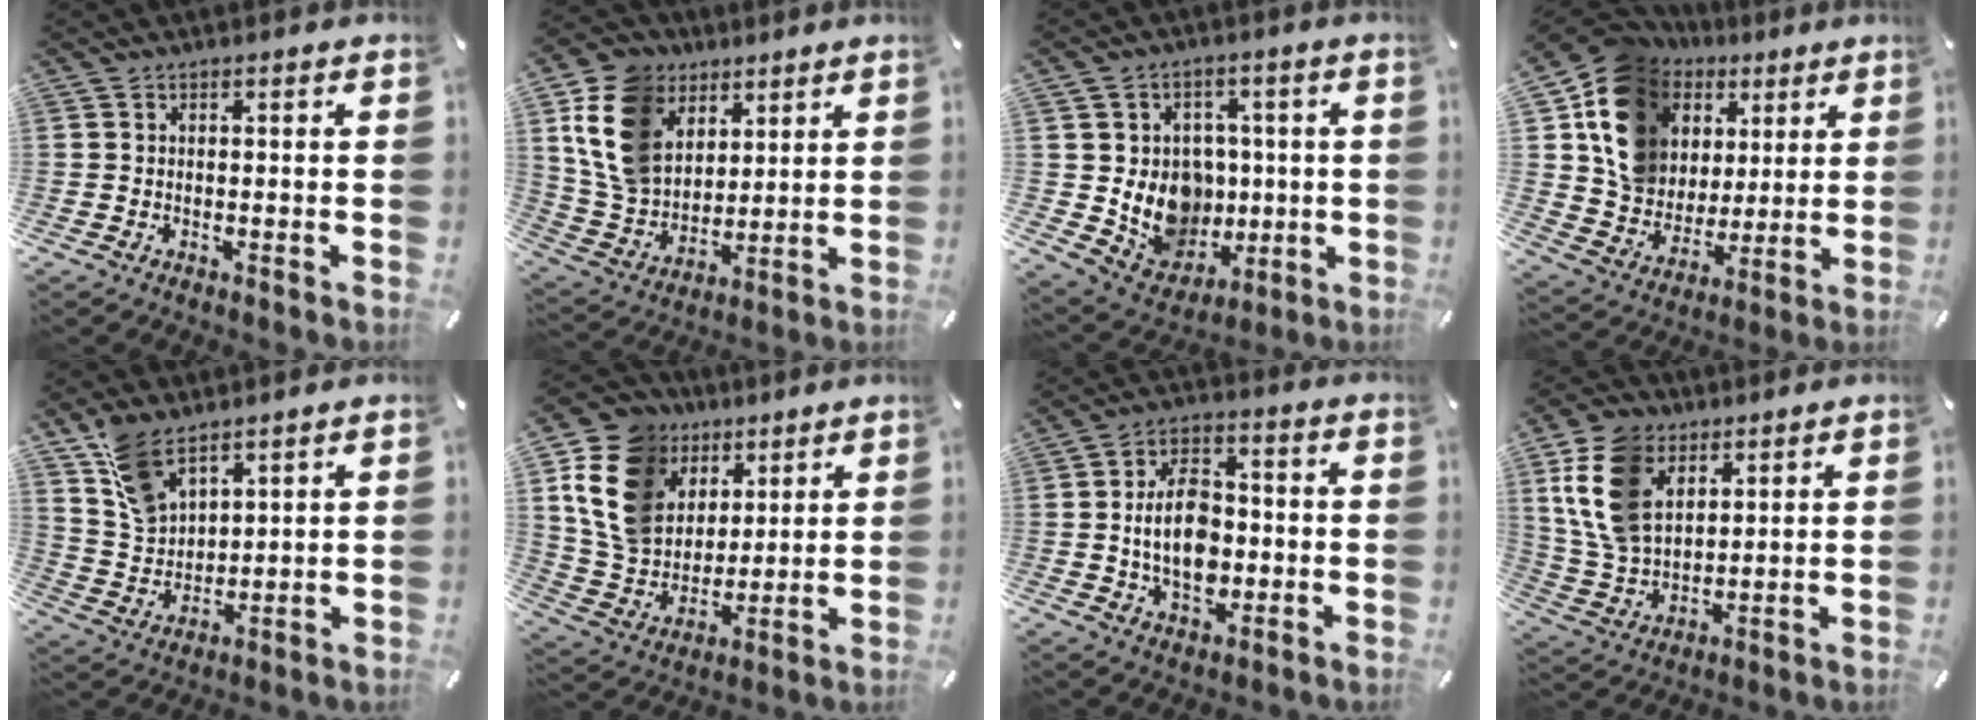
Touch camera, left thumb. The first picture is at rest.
{"total": 15.4, "force": [6.5, 12.1, 7.1], "torque": [-0.163, -0.016, 0.128]}
{"total": 12.0, "force": [0.7, 11.3, 3.9], "torque": [-0.068, -0.013, 0.033]}
{"total": 16.5, "force": [6.2, 14.2, 5.8], "torque": [-0.098, -0.027, 0.125]}
{"total": 9.8, "force": [7.0, 5.3, 4.5], "torque": [-0.100, -0.027, 0.136]}
{"total": 16.7, "force": [6.7, 13.6, 7.1], "torque": [-0.159, -0.022, 0.130]}
{"total": 12.8, "force": [-1.0, 8.6, 9.5], "torque": [-0.181, 0.002, -0.019]}
{"total": 14.6, "force": [6.2, 10.0, 8.7], "torque": [-0.223, -0.007, 0.115]}